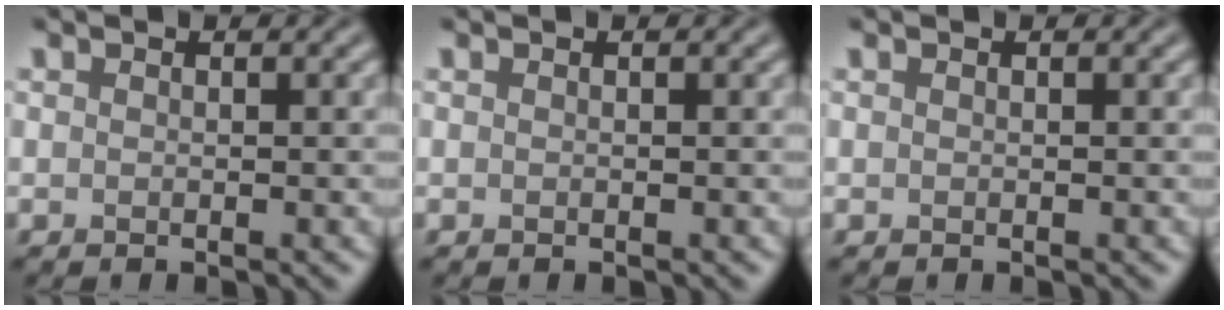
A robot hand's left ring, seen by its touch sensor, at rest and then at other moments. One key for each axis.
{"total": 0.0}
{"total": 0.0}